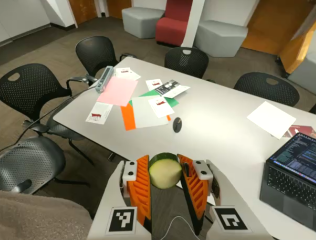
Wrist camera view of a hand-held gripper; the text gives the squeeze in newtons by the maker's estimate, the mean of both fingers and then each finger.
{"total": 13.1, "left": 13.3, "right": 13.0}